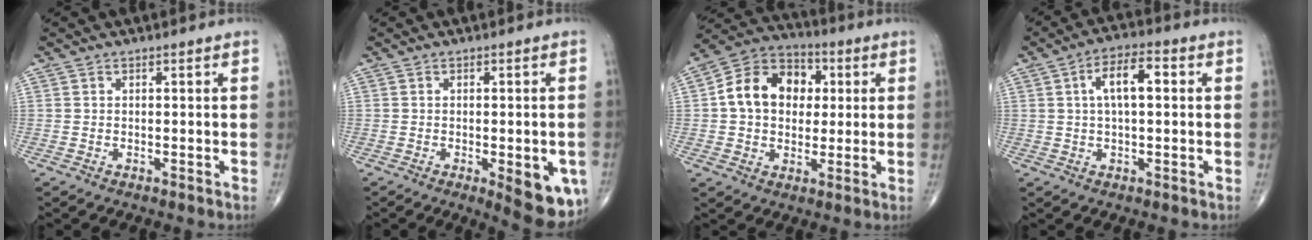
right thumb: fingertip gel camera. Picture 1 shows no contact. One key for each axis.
{"total": 8.3, "fx": -2.7, "fy": 2.9, "fz": 7.3, "tx": -0.068, "ty": -0.009, "tz": -0.029}
{"total": 14.0, "fx": 1.8, "fy": 10.8, "fz": 8.7, "tx": -0.114, "ty": 0.022, "tz": 0.022}
{"total": 7.4, "fx": 1.4, "fy": 3.1, "fz": 6.6, "tx": -0.111, "ty": 0.018, "tz": 0.018}